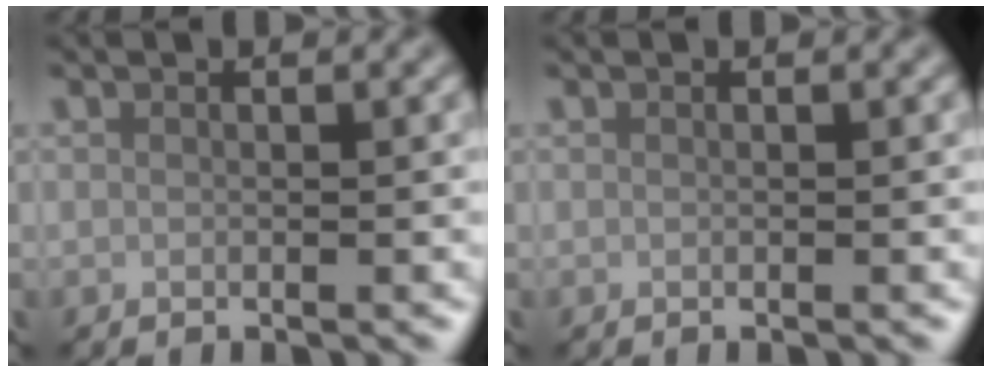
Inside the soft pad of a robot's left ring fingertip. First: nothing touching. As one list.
[{"total": 0.0}]